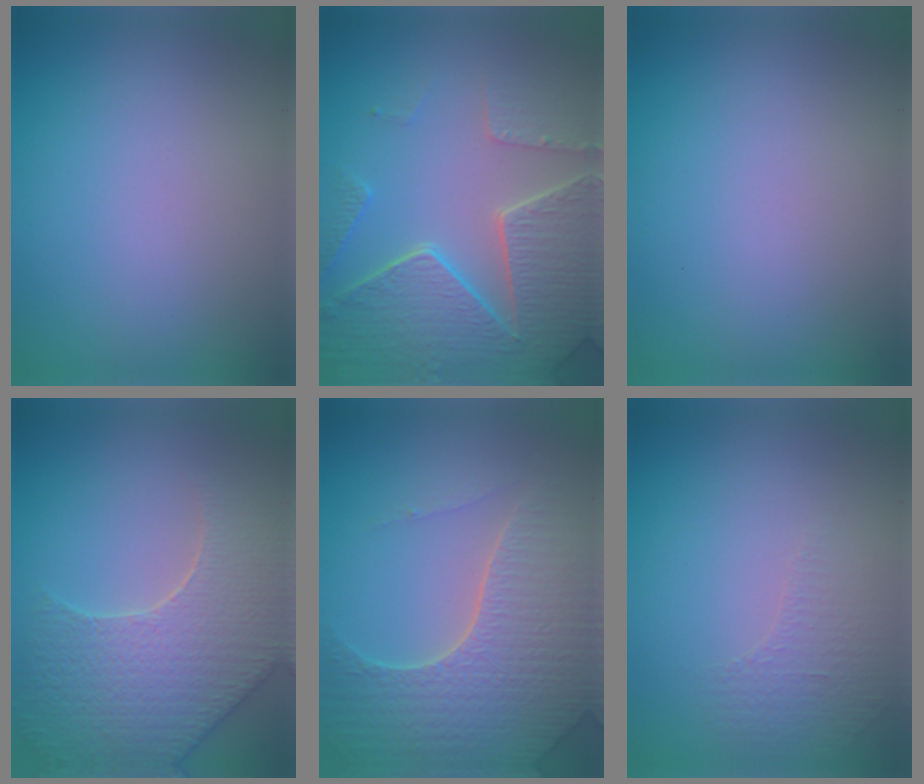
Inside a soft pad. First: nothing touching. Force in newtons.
{"total": 8.4, "press": 6.1, "slide": 5.8}
{"total": 0.0}
{"total": 7.1, "press": 5.9, "slide": 4.0}
{"total": 7.0, "press": 6.8, "slide": 1.7}
{"total": 1.1, "press": 0.7, "slide": 0.8}